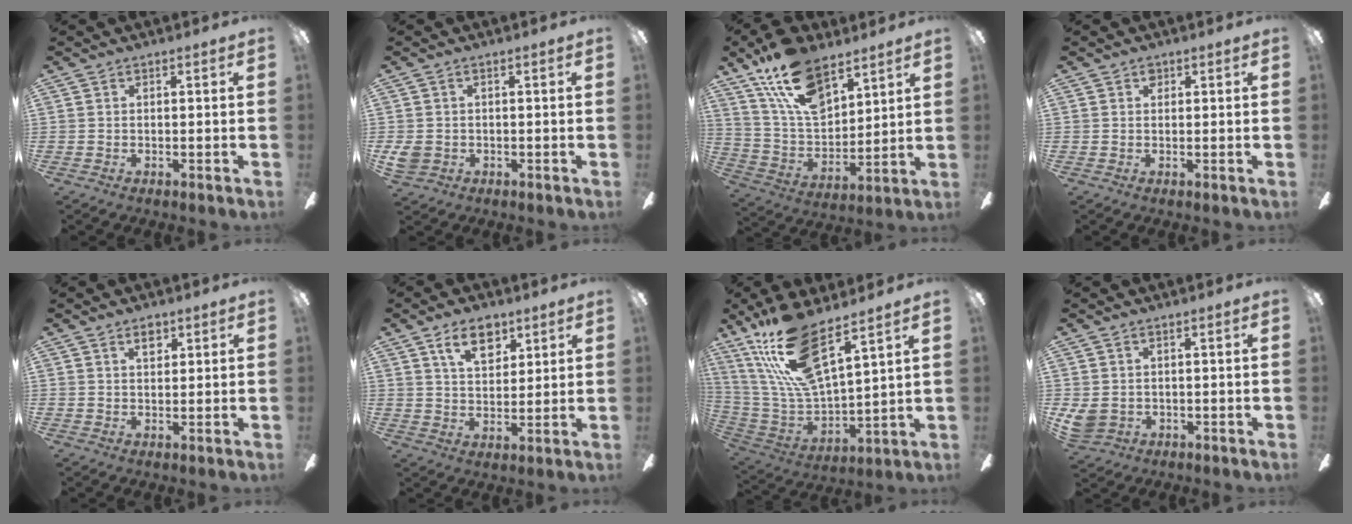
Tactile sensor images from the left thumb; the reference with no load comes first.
{"total": 3.2, "force": [-0.6, 2.7, 1.6], "torque": [-0.040, 0.001, -0.012]}
{"total": 18.4, "force": [11.9, 9.5, 10.3], "torque": [-0.202, -0.052, 0.219]}
{"total": 1.2, "force": [0.7, 0.9, 0.5], "torque": [-0.003, -0.001, 0.011]}
{"total": 3.1, "force": [2.0, 1.5, 1.8], "torque": [-0.024, -0.003, 0.032]}
{"total": 9.3, "force": [5.6, 5.1, 5.4], "torque": [-0.090, -0.009, 0.099]}
{"total": 20.4, "force": [13.0, 6.8, 14.2], "torque": [-0.317, -0.068, 0.226]}
{"total": 3.8, "force": [0.5, 3.2, 2.1], "torque": [-0.060, -0.005, 0.008]}